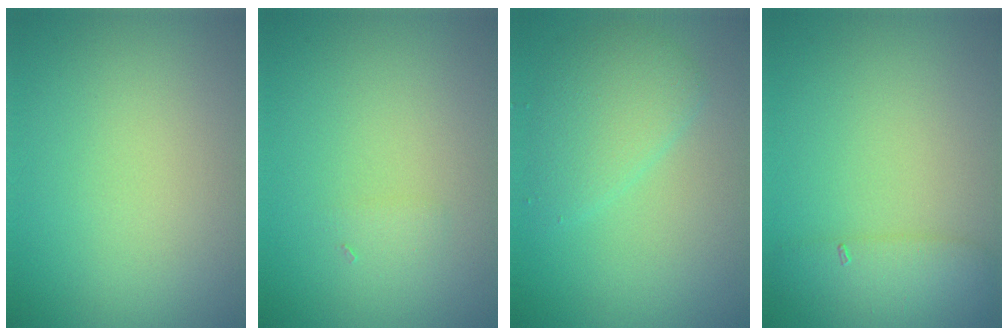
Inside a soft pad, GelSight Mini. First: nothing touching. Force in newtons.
{"total": 0.6, "press": 0.6, "slide": 0.0}
{"total": 3.0, "press": 3.0, "slide": 0.2}
{"total": 2.5, "press": 2.5, "slide": 0.1}